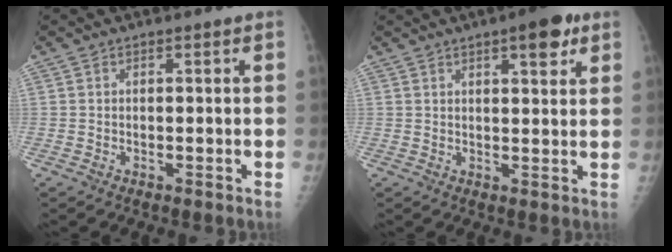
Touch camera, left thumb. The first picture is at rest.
{"total": 7.0, "force": [3.7, 2.3, 5.5], "torque": [-0.060, -0.012, 0.046]}